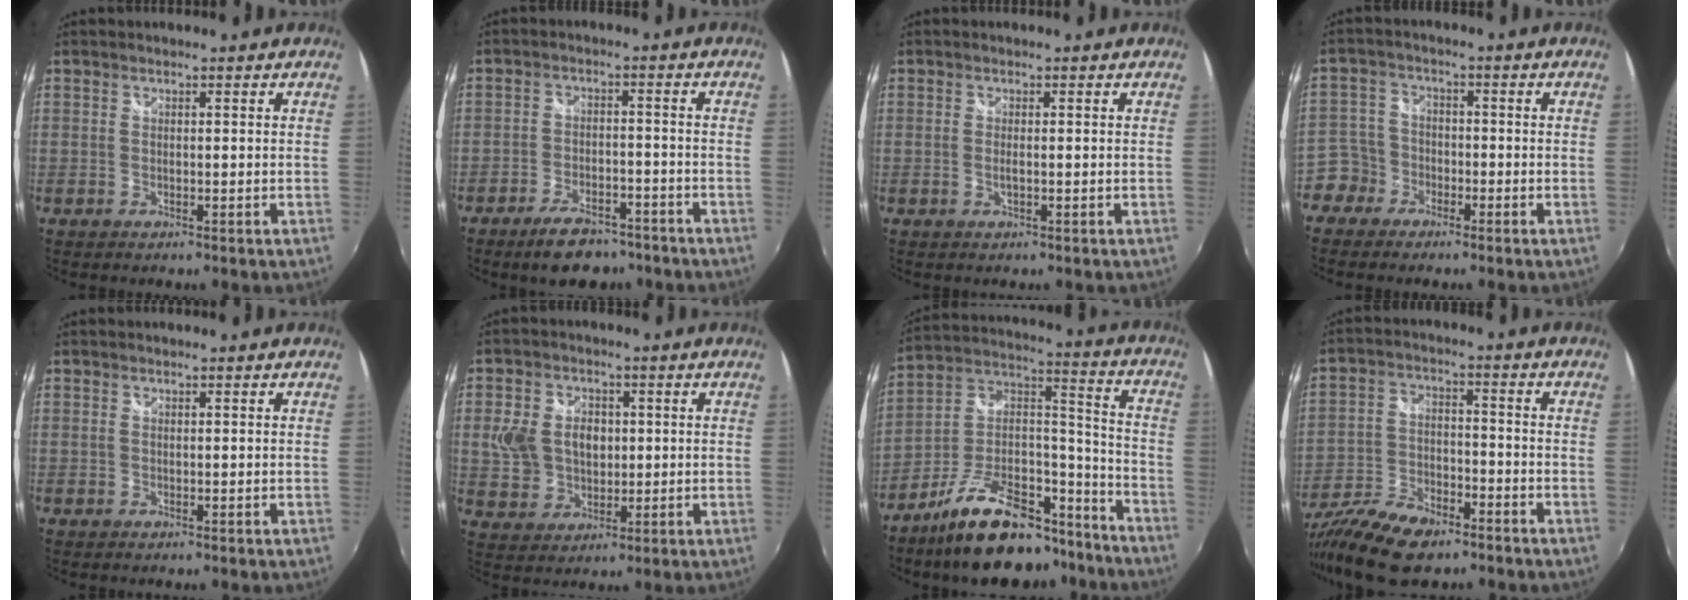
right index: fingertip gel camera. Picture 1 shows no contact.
{"total": 9.5, "force": [-7.3, 4.1, 4.5], "torque": [-0.101, 0.008, -0.107]}
{"total": 1.3, "force": [-0.3, 0.2, 1.3], "torque": [-0.025, -0.002, -0.005]}
{"total": 5.8, "force": [-3.8, 4.4, 0.3], "torque": [-0.015, 0.018, -0.083]}
{"total": 0.0}
{"total": 9.4, "force": [0.9, 7.6, 5.6], "torque": [-0.124, 0.017, 0.024]}
{"total": 23.1, "force": [-16.8, 9.5, 12.6], "torque": [-0.214, 0.040, -0.254]}
{"total": 14.9, "force": [-11.2, 5.7, 8.1], "torque": [-0.187, -0.026, -0.210]}